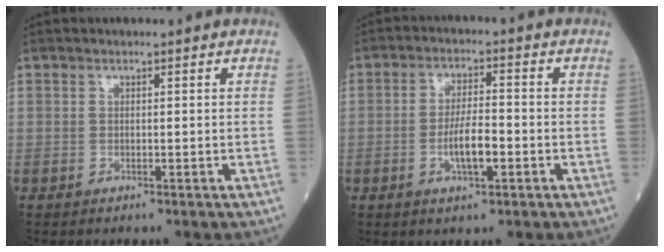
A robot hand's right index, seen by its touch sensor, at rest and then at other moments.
{"total": 5.5, "force": [-1.7, 1.3, 5.1], "torque": [-0.097, 0.003, -0.029]}